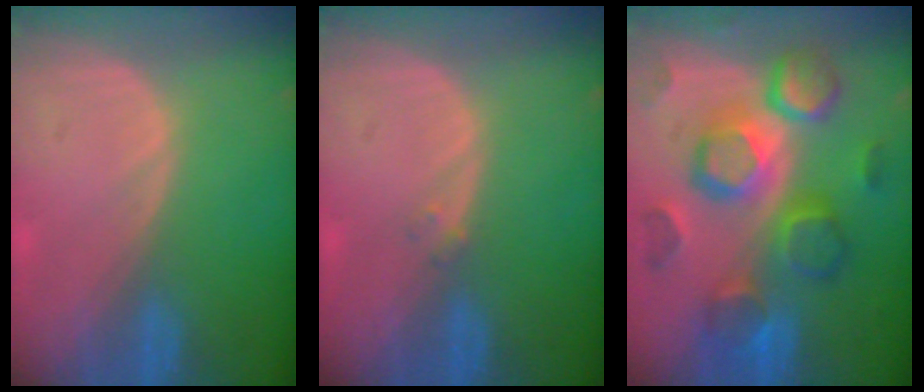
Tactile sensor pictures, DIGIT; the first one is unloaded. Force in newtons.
{"total": 1.0, "press": 0.9, "slide": 0.4}
{"total": 12.3, "press": 12.3, "slide": 1.0}